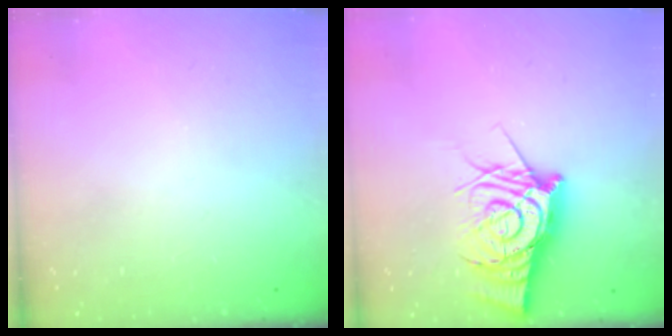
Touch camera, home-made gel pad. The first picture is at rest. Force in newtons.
{"total": 12.2, "press": 12.2, "slide": 1.2}